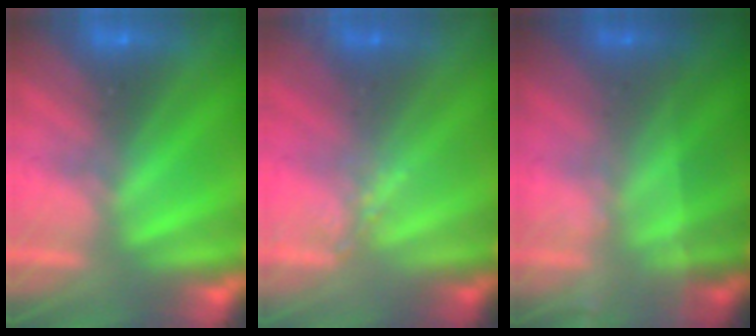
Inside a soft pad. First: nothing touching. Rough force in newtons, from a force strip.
{"total": 1.3}
{"total": 1.8}